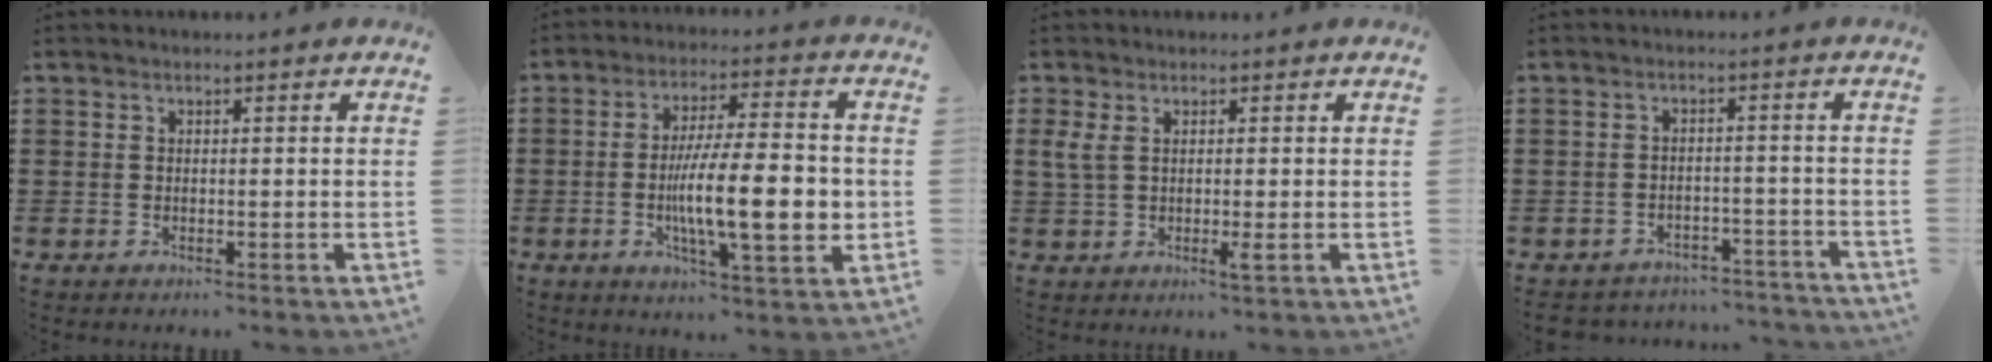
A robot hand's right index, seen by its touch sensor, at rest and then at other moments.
{"total": 15.0, "force": [-2.2, 3.7, 14.4], "torque": [-0.232, -0.015, -0.040]}
{"total": 3.7, "force": [0.2, 1.2, 3.5], "torque": [-0.089, -0.009, -0.003]}
{"total": 3.0, "force": [-3.0, 0.5, 0.1], "torque": [-0.008, 0.002, -0.063]}